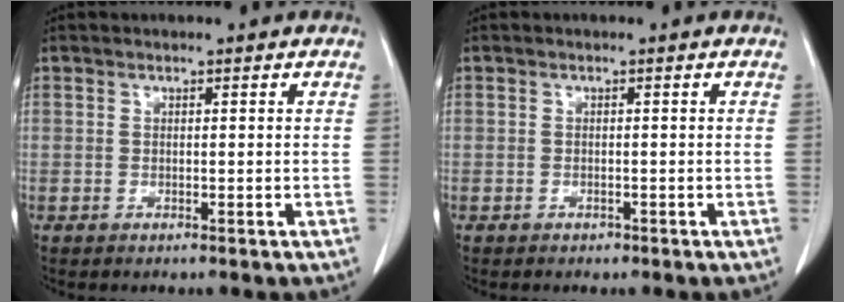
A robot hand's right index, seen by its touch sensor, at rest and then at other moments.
{"total": 0.6, "force": [-0.5, 0.4, 0.1], "torque": [-0.006, 0.000, -0.007]}